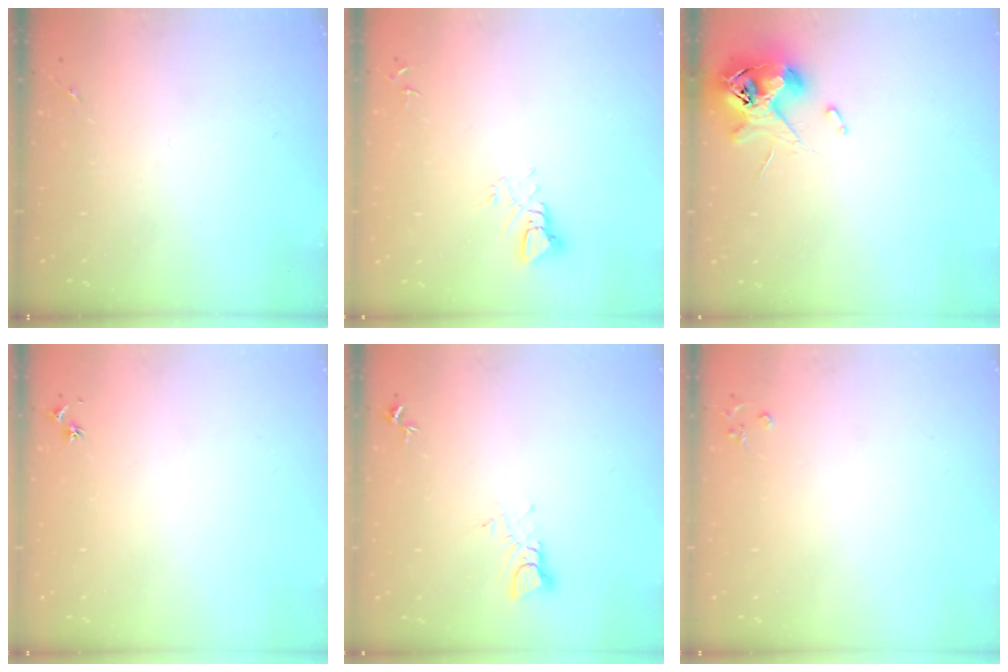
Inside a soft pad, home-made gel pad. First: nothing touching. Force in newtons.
{"total": 5.3, "press": 5.3, "slide": 0.3}
{"total": 11.8, "press": 11.6, "slide": 1.9}
{"total": 3.0, "press": 2.9, "slide": 0.4}
{"total": 3.9, "press": 3.9, "slide": 0.2}
{"total": 3.3, "press": 3.3, "slide": 0.3}